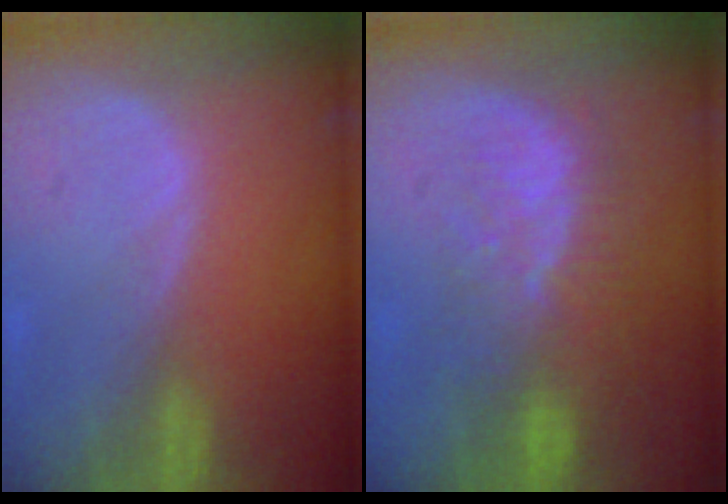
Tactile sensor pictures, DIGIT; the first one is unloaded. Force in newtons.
{"total": 9.6, "press": 8.4, "slide": 4.6}